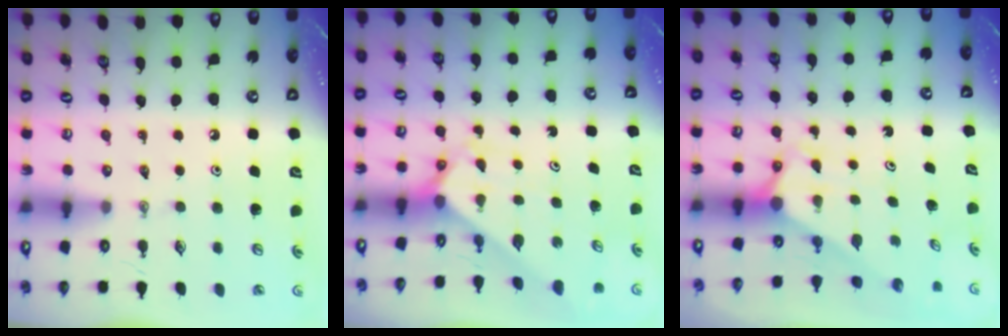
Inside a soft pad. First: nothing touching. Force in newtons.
{"total": 2.3, "press": 2.3, "slide": 0.2}
{"total": 2.9, "press": 2.9, "slide": 0.0}